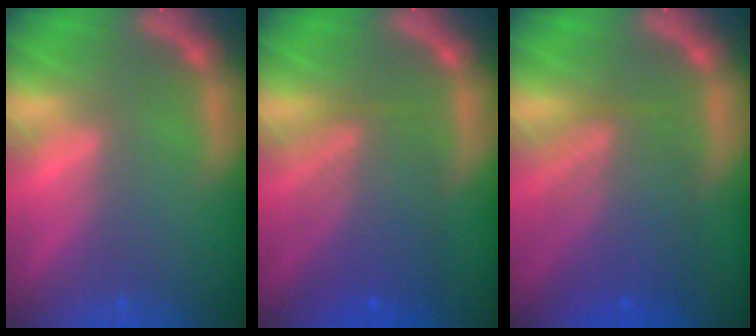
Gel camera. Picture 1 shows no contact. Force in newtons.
{"total": 6.5}
{"total": 7.1}